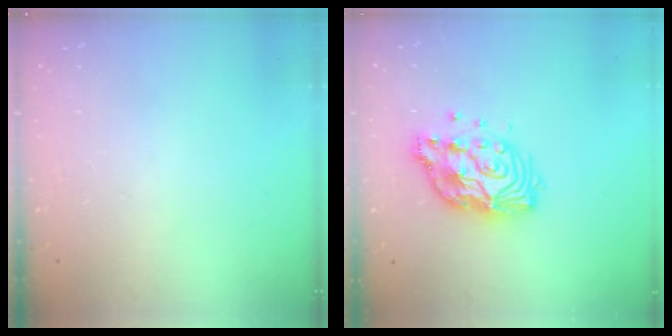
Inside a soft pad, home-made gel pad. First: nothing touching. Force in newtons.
{"total": 13.5, "press": 13.4, "slide": 1.2}